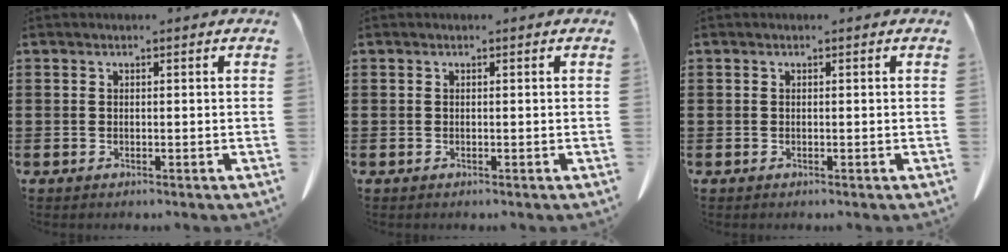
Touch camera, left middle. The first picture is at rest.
{"total": 0.0}
{"total": 0.0}